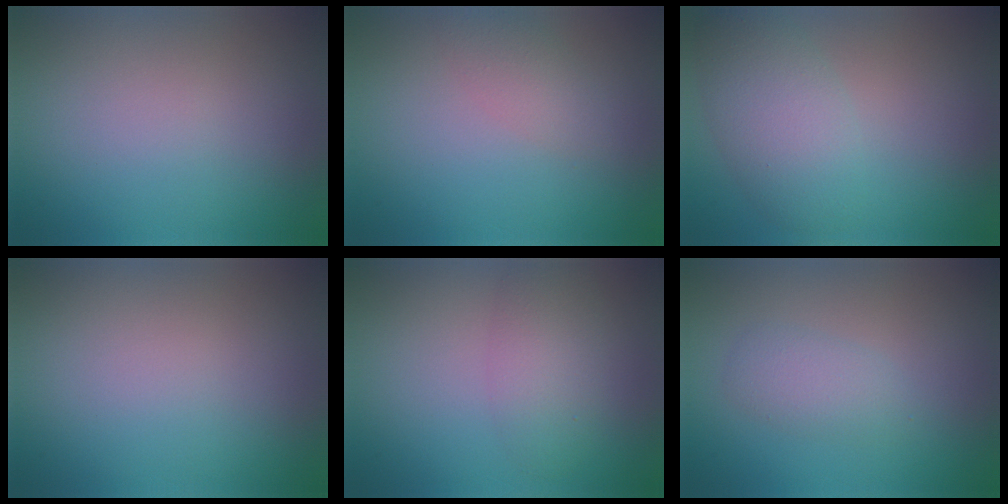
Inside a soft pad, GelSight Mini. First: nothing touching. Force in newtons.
{"total": 2.1, "press": 2.1, "slide": 0.1}
{"total": 4.8, "press": 4.8, "slide": 0.1}
{"total": 0.0}
{"total": 2.4, "press": 2.4, "slide": 0.2}
{"total": 2.1, "press": 2.1, "slide": 0.1}